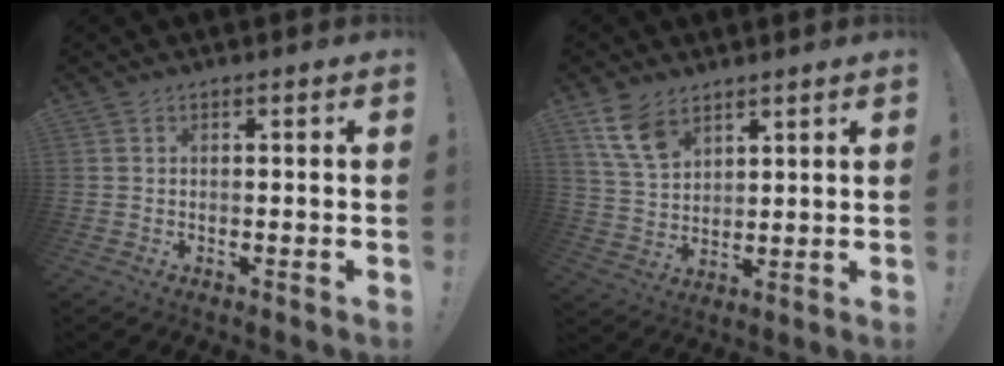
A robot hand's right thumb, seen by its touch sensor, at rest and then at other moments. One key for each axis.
{"total": 10.5, "fx": 6.6, "fy": 6.2, "fz": 5.4, "tx": -0.098, "ty": -0.026, "tz": 0.130}